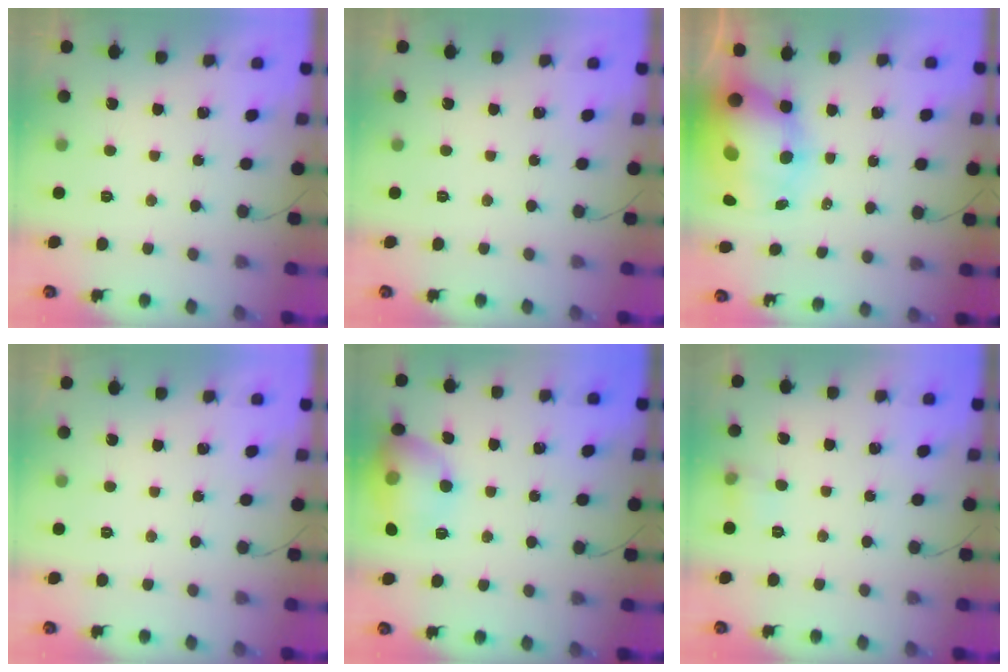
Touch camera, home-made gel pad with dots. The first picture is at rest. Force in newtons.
{"total": 0.0}
{"total": 14.2, "press": 13.8, "slide": 3.5}
{"total": 0.0}
{"total": 14.2, "press": 13.8, "slide": 3.3}
{"total": 5.5, "press": 5.3, "slide": 1.3}